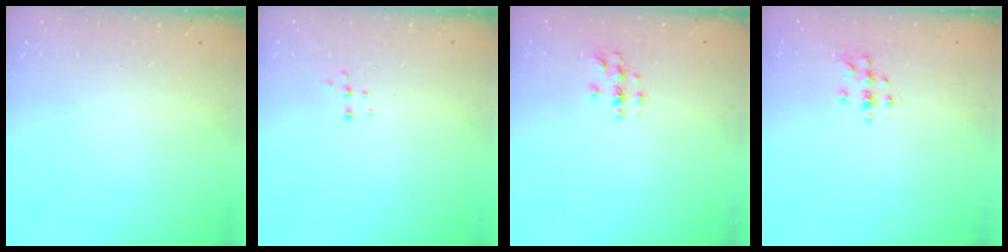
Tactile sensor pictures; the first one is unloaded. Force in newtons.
{"total": 5.1, "press": 5.0, "slide": 0.4}
{"total": 3.0, "press": 3.0, "slide": 0.3}
{"total": 5.4, "press": 5.2, "slide": 1.6}